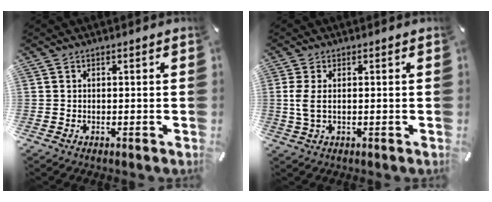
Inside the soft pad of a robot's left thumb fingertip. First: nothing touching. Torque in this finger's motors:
{"motor_torque": [0.64, 0.62, 0.08, -0.03, 0.07]}